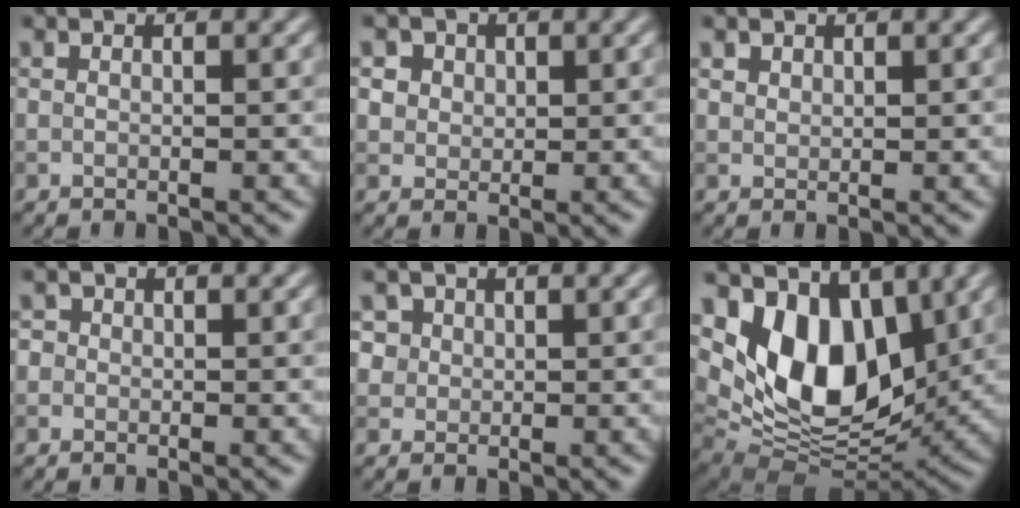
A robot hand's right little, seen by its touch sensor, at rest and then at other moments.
{"total": 4.8, "force": [2.5, 3.7, 1.9], "torque": [-0.038, 0.010, 0.036]}
{"total": 1.0, "force": [0.8, 0.6, 0.1], "torque": [-0.005, -0.003, 0.018]}
{"total": 2.7, "force": [-1.6, -1.9, -1.3], "torque": [0.047, -0.008, -0.035]}
{"total": 0.0}
{"total": 10.5, "force": [3.7, 6.5, 7.3], "torque": [-0.135, -0.018, 0.063]}